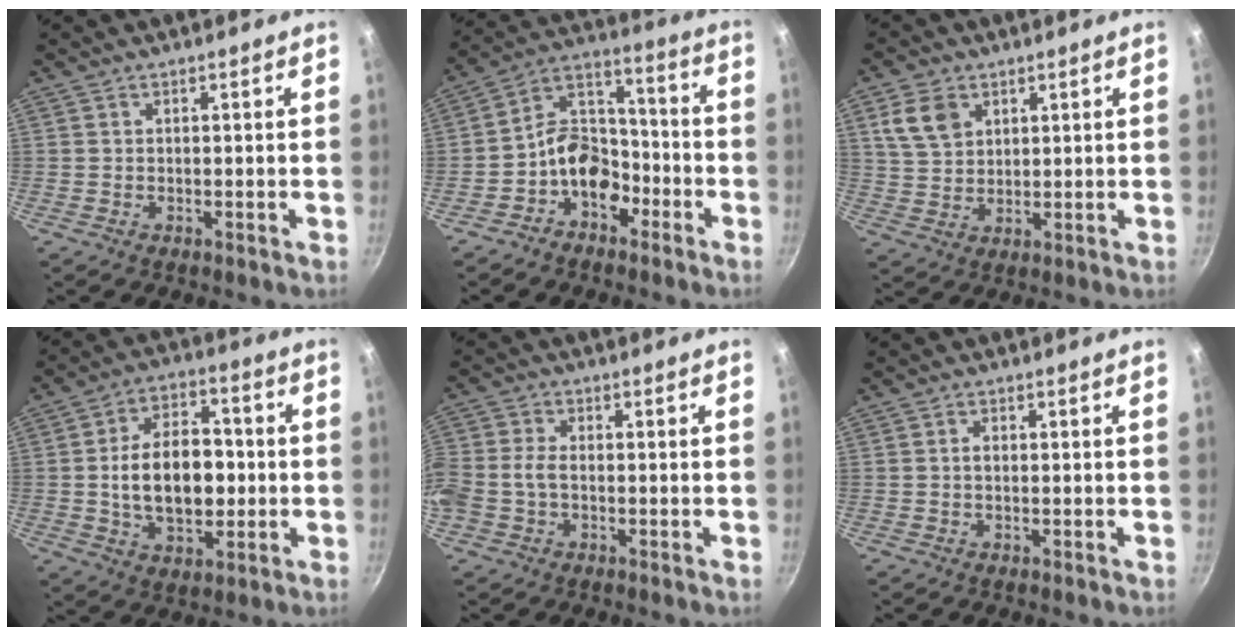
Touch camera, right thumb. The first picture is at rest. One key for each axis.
{"total": 11.1, "fx": -5.3, "fy": 7.9, "fz": 5.7, "tx": -0.056, "ty": 0.072, "tz": -0.105}
{"total": 7.5, "fx": 3.3, "fy": 5.4, "fz": 4.0, "tx": -0.058, "ty": -0.006, "tz": 0.066}
{"total": 15.5, "fx": -0.8, "fy": 9.9, "fz": 11.9, "tx": -0.166, "ty": 0.018, "tz": -0.013}
{"total": 6.9, "fx": -1.6, "fy": 4.9, "fz": 4.7, "tx": -0.110, "ty": 0.019, "tz": -0.046}
{"total": 1.1, "fx": 0.0, "fy": 0.8, "fz": 0.8, "tx": -0.014, "ty": 0.004, "tz": -0.001}